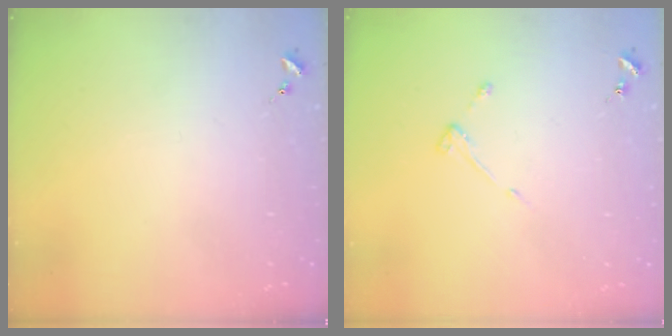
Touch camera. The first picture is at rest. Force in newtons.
{"total": 3.0, "press": 3.0, "slide": 0.4}